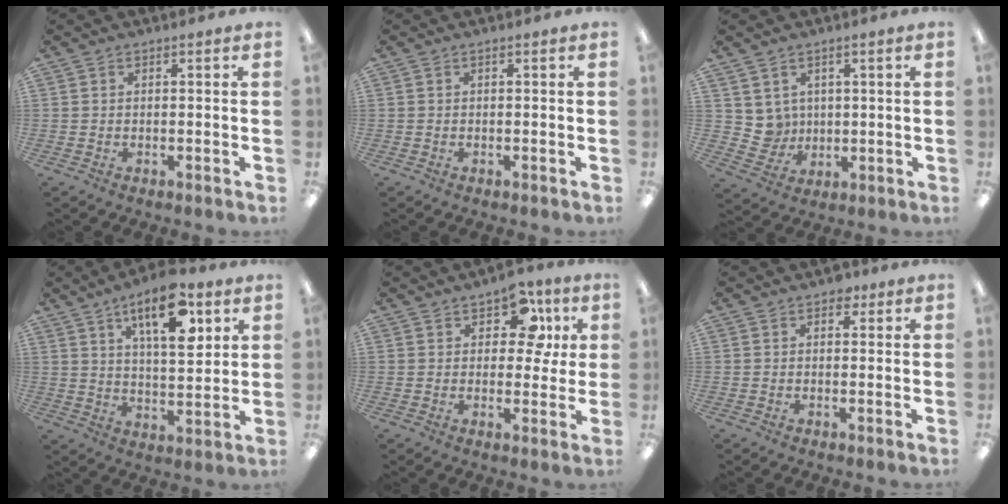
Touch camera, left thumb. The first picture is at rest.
{"total": 0.0}
{"total": 5.4, "force": [2.8, 4.6, 0.0], "torque": [-0.016, -0.010, 0.057]}
{"total": 14.4, "force": [7.8, 6.1, 10.4], "torque": [-0.147, -0.031, 0.128]}
{"total": 10.6, "force": [5.0, 6.8, 6.4], "torque": [-0.087, -0.009, 0.086]}
{"total": 2.2, "force": [1.2, 1.5, 1.0], "torque": [-0.005, -0.002, 0.019]}